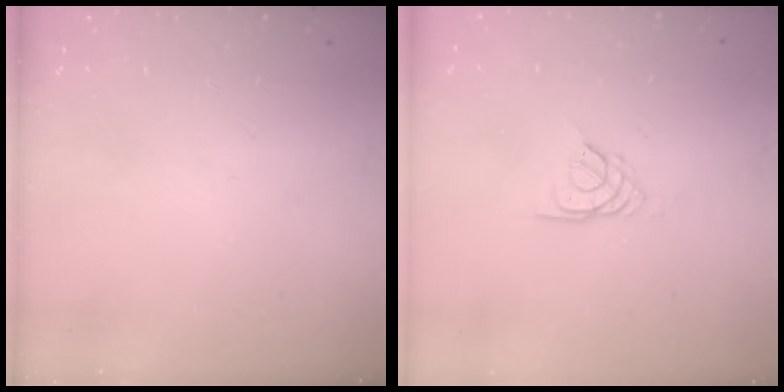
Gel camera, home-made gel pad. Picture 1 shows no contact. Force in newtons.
{"total": 3.5, "press": 3.5, "slide": 0.6}